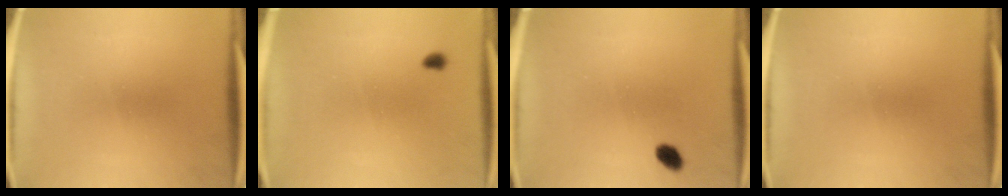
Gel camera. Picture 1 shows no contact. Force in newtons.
{"total": 0.9}
{"total": 2.4}
{"total": 0.0}